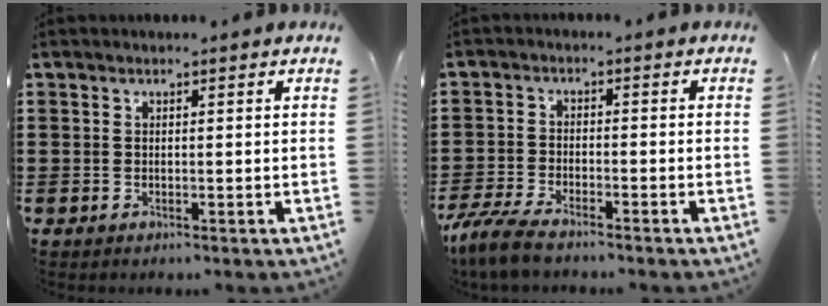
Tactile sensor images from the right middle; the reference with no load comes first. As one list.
[{"total": 5.2, "force": [-4.5, 0.9, 2.3], "torque": [-0.072, -0.009, -0.097]}]